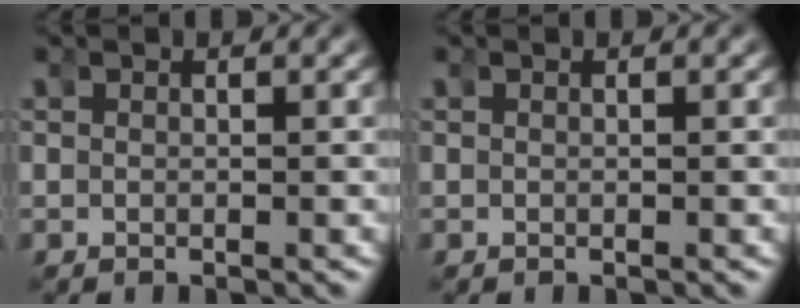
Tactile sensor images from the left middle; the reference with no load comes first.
{"total": 0.0}